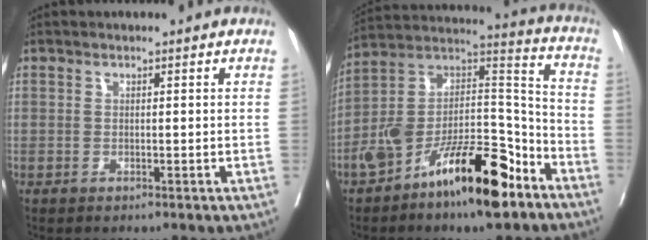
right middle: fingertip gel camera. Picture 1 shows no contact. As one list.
[{"total": 19.0, "force": [-11.6, 5.4, 14.1], "torque": [-0.252, 0.025, -0.200]}]